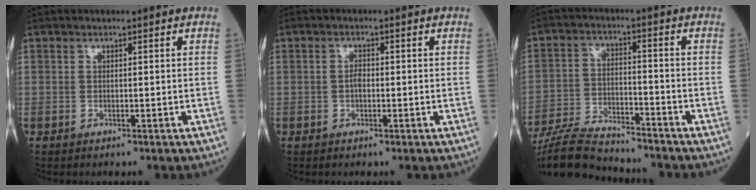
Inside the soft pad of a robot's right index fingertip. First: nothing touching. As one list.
[{"total": 1.4, "force": [-0.3, 0.7, 1.1], "torque": [-0.020, 0.003, -0.007]}, {"total": 12.9, "force": [-12.1, 1.3, 4.2], "torque": [-0.078, -0.007, -0.209]}]